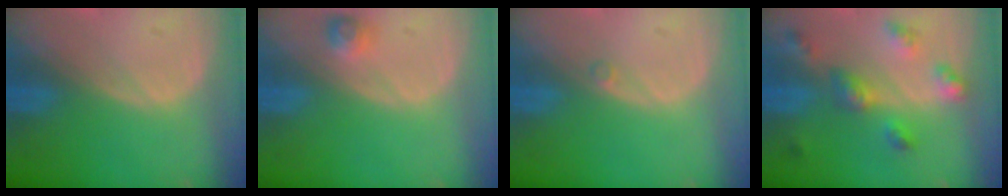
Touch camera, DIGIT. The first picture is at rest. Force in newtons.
{"total": 2.2, "press": 2.2, "slide": 0.4}
{"total": 0.5, "press": 0.5, "slide": 0.2}
{"total": 6.0, "press": 5.8, "slide": 1.5}